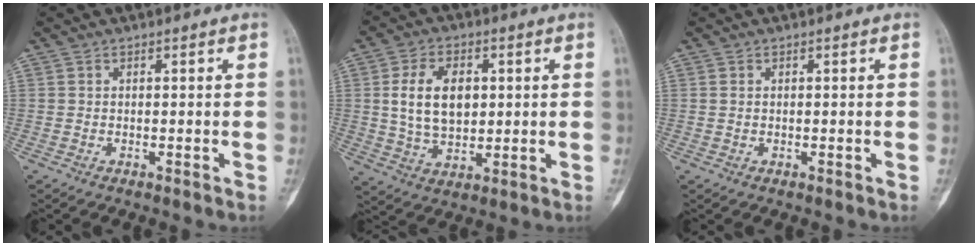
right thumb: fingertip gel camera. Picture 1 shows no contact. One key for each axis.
{"total": 11.3, "fx": 1.9, "fy": 7.3, "fz": 8.5, "tx": -0.138, "ty": -0.006, "tz": 0.042}
{"total": 0.9, "fx": 0.2, "fy": 0.6, "fz": 0.6, "tx": -0.016, "ty": 0.000, "tz": 0.005}